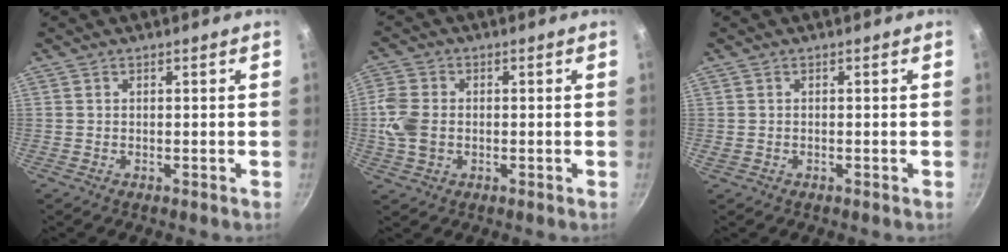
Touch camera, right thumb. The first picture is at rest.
{"total": 7.1, "force": [-0.5, 5.2, 4.7], "torque": [-0.096, 0.004, -0.016]}
{"total": 0.0}